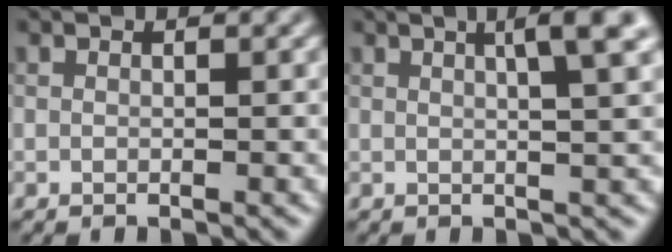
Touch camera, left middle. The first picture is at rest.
{"total": 4.8, "force": [1.8, 1.0, 4.3], "torque": [-0.048, 0.014, 0.020]}